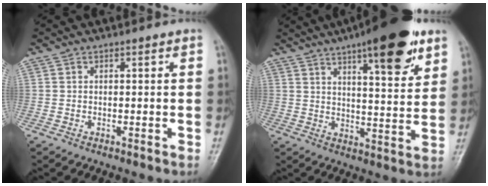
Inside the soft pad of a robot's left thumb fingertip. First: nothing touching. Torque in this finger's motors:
{"motor_torque": [2.30, 1.75, 1.70, -1.09, 0.39]}